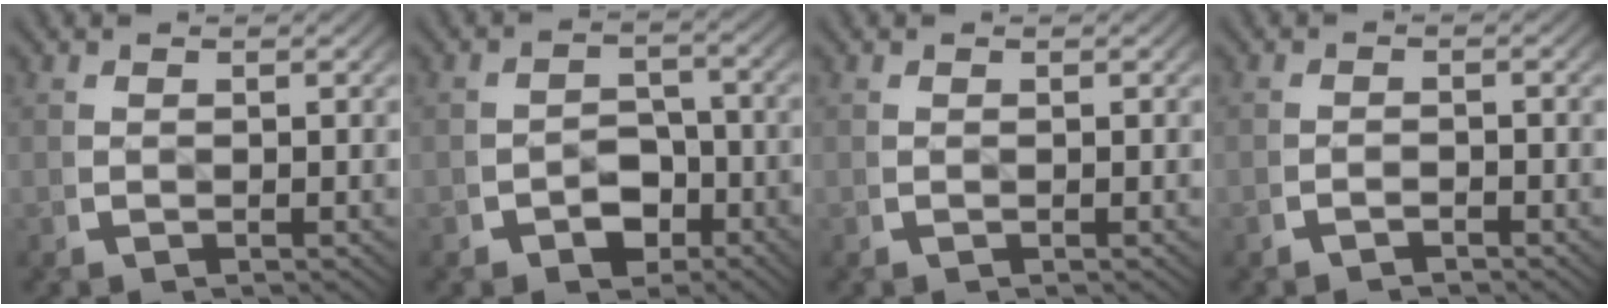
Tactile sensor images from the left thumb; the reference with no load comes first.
{"total": 3.9, "force": [-1.8, 2.9, 1.9], "torque": [-0.024, -0.016, -0.023]}
{"total": 0.0}
{"total": 1.3, "force": [-1.3, 0.2, 0.1], "torque": [-0.002, -0.005, -0.022]}